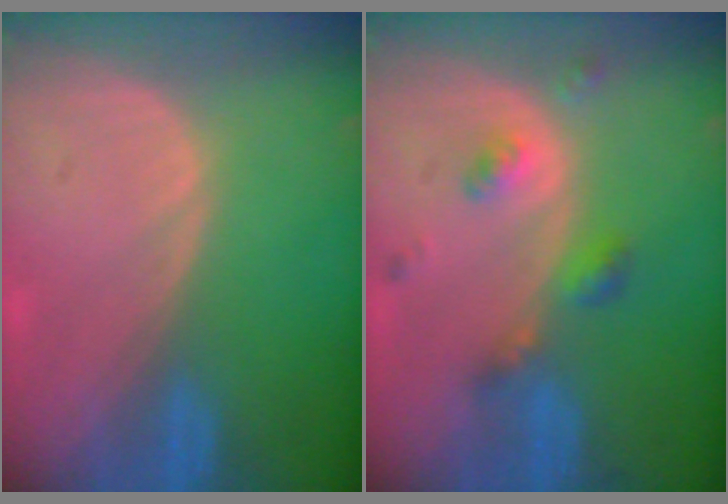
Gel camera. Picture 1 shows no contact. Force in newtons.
{"total": 4.8, "press": 4.3, "slide": 2.1}